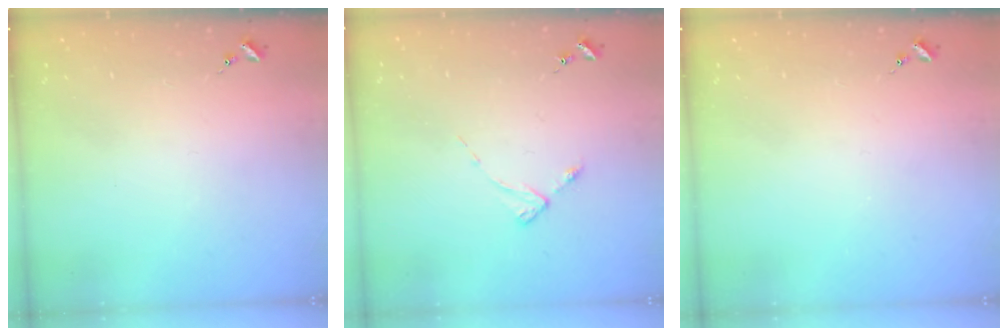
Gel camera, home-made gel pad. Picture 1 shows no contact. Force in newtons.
{"total": 2.7, "press": 2.7, "slide": 0.3}
{"total": 0.0}